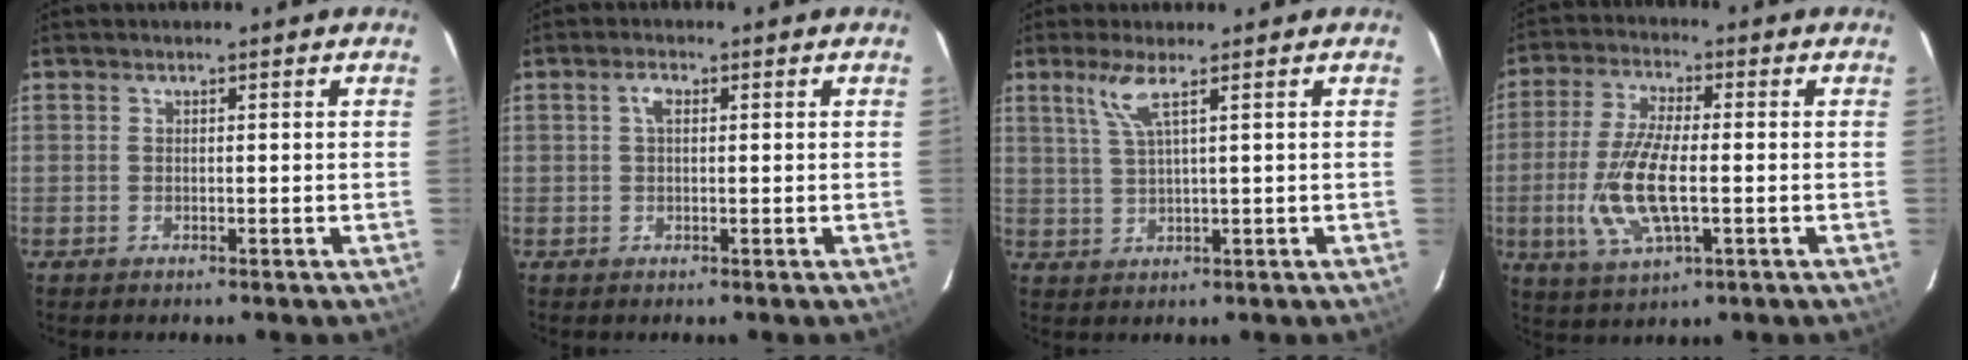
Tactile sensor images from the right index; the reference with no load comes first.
{"total": 1.8, "force": [0.5, 1.0, 1.5], "torque": [-0.030, 0.007, 0.007]}
{"total": 4.2, "force": [2.2, -0.3, 3.5], "torque": [-0.075, -0.001, 0.052]}
{"total": 12.1, "force": [-2.2, 4.1, 11.2], "torque": [-0.237, -0.009, -0.041]}